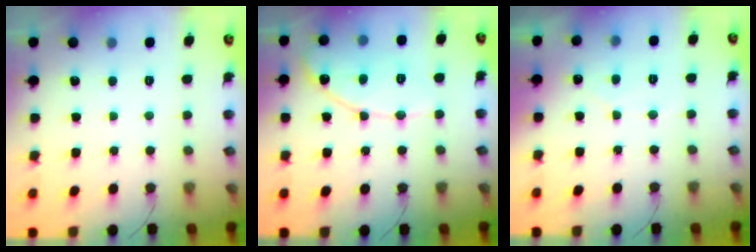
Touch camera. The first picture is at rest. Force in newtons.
{"total": 12.2, "press": 12.1, "slide": 1.0}
{"total": 3.0, "press": 3.0, "slide": 0.1}